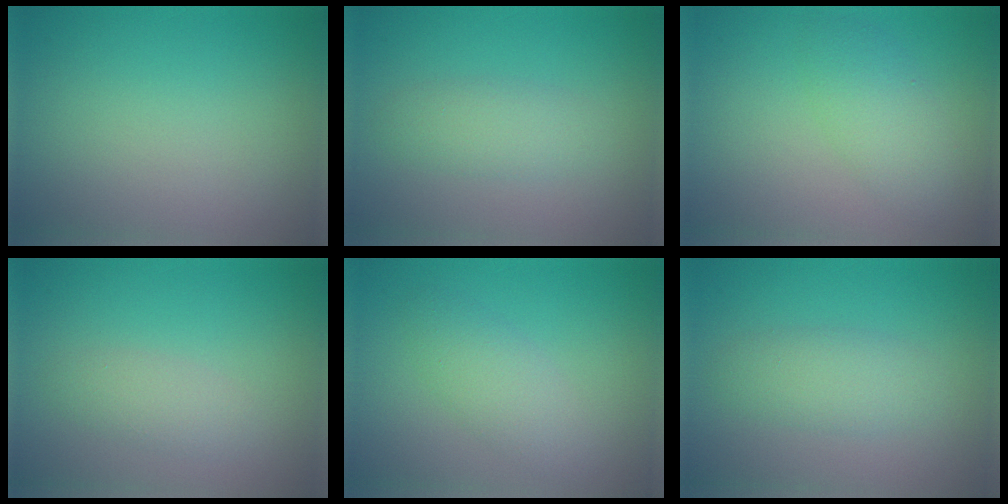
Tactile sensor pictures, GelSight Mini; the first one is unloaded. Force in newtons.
{"total": 2.3, "press": 2.3, "slide": 0.0}
{"total": 3.0, "press": 3.0, "slide": 0.1}
{"total": 1.8, "press": 1.8, "slide": 0.0}
{"total": 2.5, "press": 2.5, "slide": 0.2}
{"total": 2.7, "press": 2.7, "slide": 0.1}